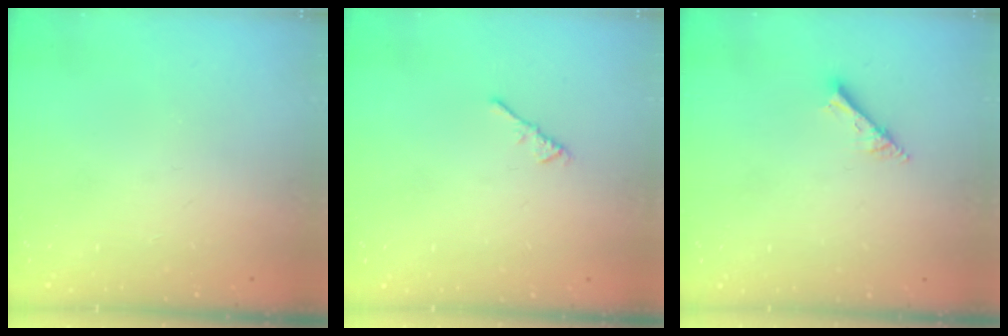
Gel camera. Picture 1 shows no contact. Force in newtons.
{"total": 1.1, "press": 1.0, "slide": 0.4}
{"total": 2.5, "press": 2.5, "slide": 0.2}